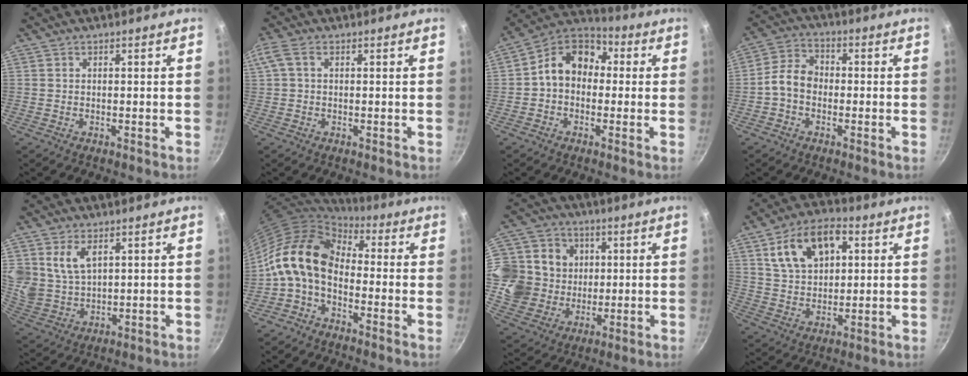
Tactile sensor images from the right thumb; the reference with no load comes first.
{"total": 3.9, "force": [1.0, 2.4, 2.9], "torque": [-0.064, 0.013, 0.017]}
{"total": 11.7, "force": [0.5, 9.1, 7.3], "torque": [-0.087, 0.039, -0.017]}
{"total": 6.5, "force": [-1.2, 4.9, 4.1], "torque": [-0.059, 0.027, -0.041]}
{"total": 8.8, "force": [3.7, 5.8, 5.4], "torque": [-0.092, -0.025, 0.082]}
{"total": 13.3, "force": [-1.2, 8.9, 9.8], "torque": [-0.166, 0.038, -0.044]}
{"total": 16.9, "force": [2.2, 15.2, 7.1], "torque": [-0.116, 0.001, 0.039]}
{"total": 14.5, "force": [5.1, 9.0, 10.1], "torque": [-0.146, 0.003, 0.087]}